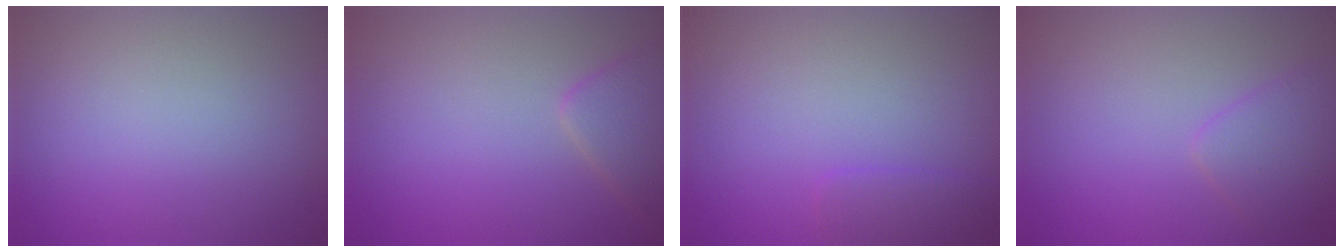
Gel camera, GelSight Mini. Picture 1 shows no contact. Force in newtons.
{"total": 2.7, "press": 2.7, "slide": 0.2}
{"total": 1.6, "press": 1.6, "slide": 0.0}
{"total": 2.3, "press": 2.3, "slide": 0.1}